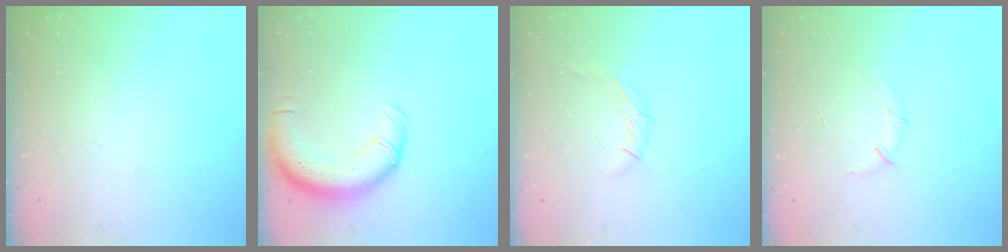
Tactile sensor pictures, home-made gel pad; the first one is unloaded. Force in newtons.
{"total": 11.9, "press": 11.5, "slide": 3.2}
{"total": 6.0, "press": 6.0, "slide": 0.4}
{"total": 3.8, "press": 3.7, "slide": 1.0}